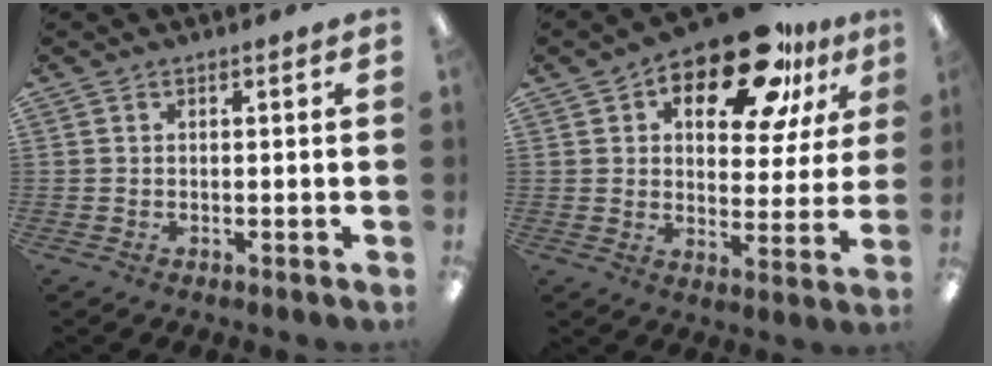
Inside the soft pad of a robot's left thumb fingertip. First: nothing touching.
{"total": 18.5, "force": [12.1, 8.1, 11.4], "torque": [-0.163, -0.064, 0.198]}